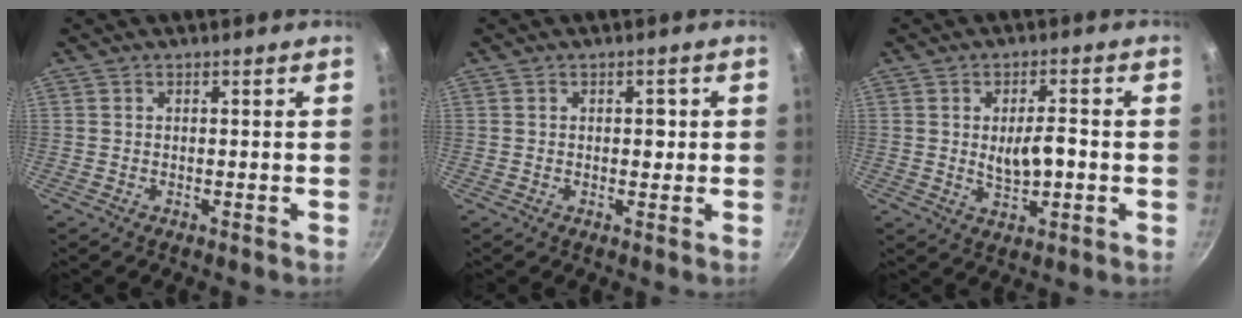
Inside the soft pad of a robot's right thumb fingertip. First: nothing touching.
{"total": 2.0, "force": [0.3, 1.3, 1.5], "torque": [-0.007, 0.002, 0.003]}
{"total": 6.3, "force": [-0.4, 2.8, 5.6], "torque": [-0.079, 0.002, 0.000]}